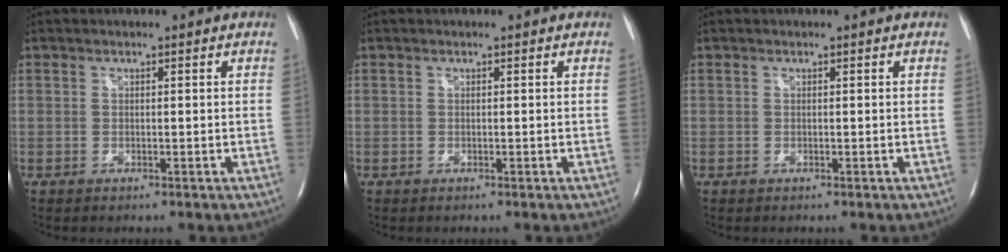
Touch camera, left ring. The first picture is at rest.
{"total": 0.0}
{"total": 0.0}